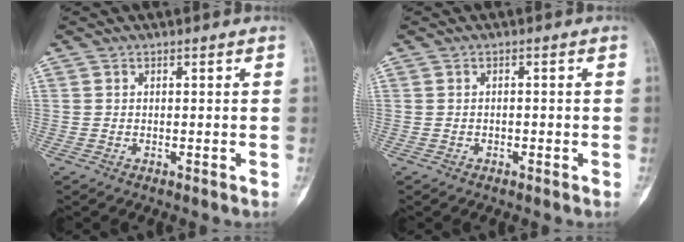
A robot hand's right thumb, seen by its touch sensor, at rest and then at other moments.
{"total": 0.7, "force": [-0.3, 0.5, 0.4], "torque": [-0.006, 0.002, -0.006]}